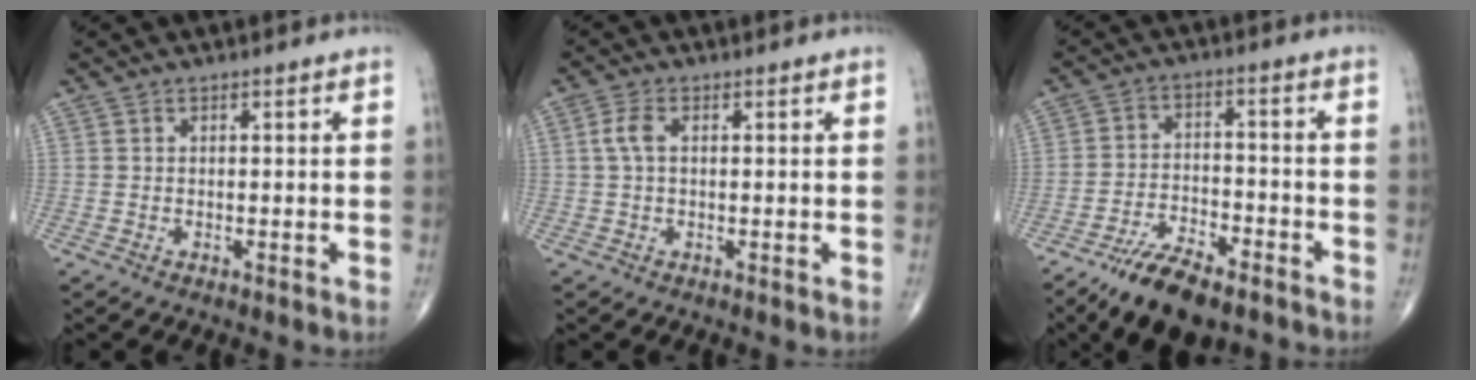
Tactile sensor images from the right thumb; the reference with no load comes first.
{"total": 2.9, "force": [0.4, 1.5, 2.4], "torque": [-0.060, 0.008, 0.004]}
{"total": 12.9, "force": [-9.5, 4.8, 7.4], "torque": [-0.115, 0.055, -0.166]}